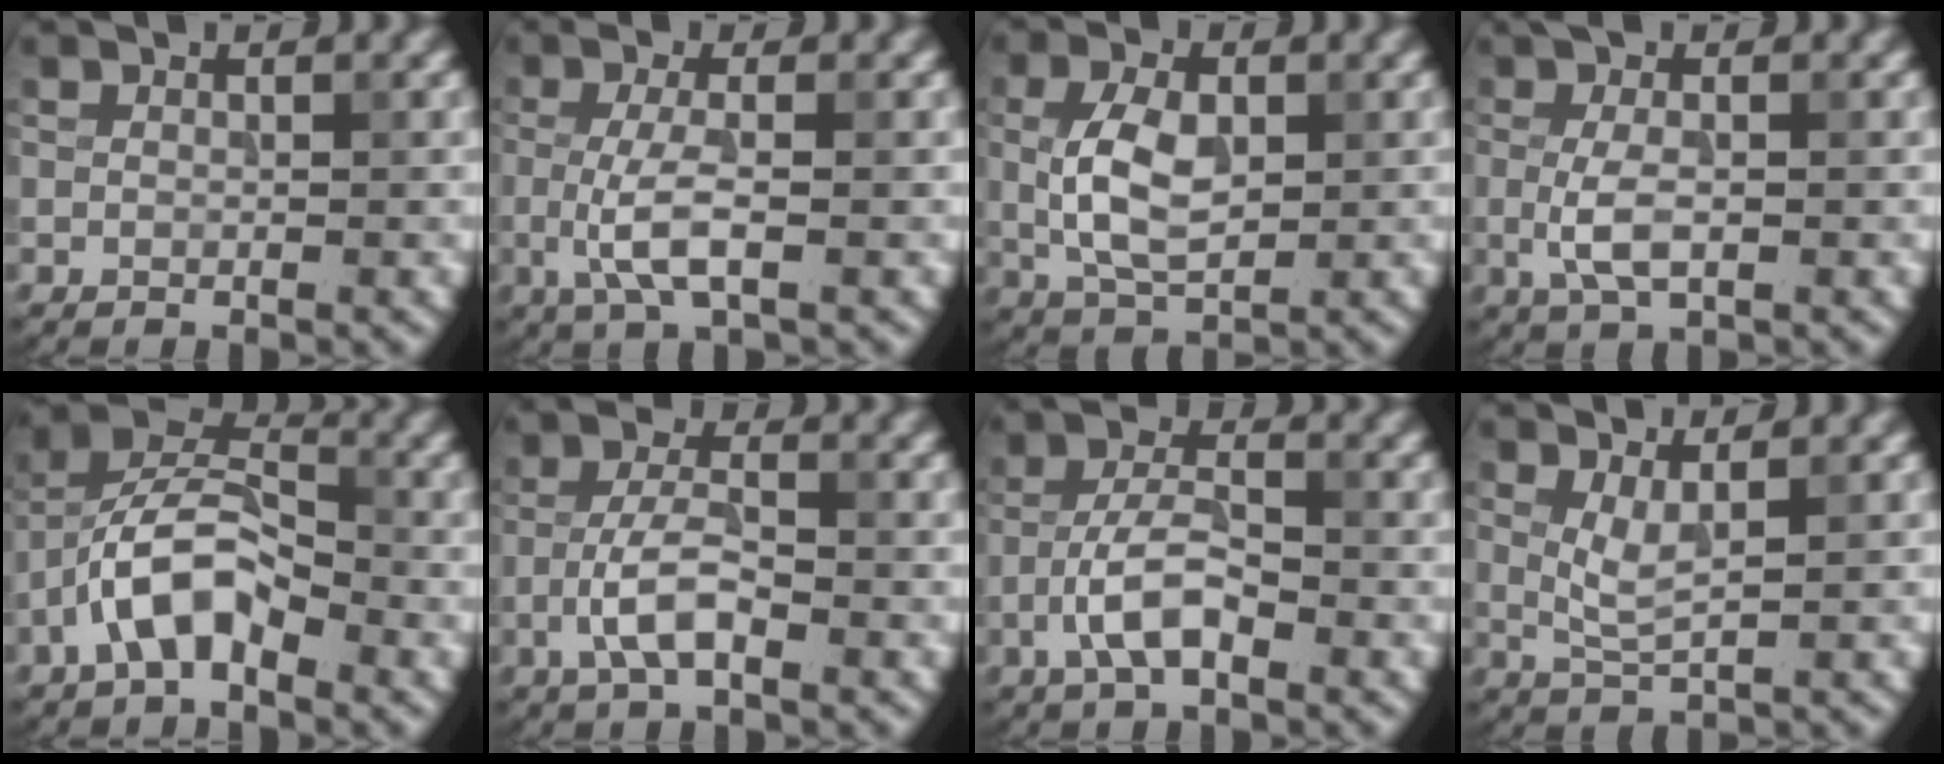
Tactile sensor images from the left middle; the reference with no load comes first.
{"total": 3.7, "force": [-0.7, 0.9, 3.5], "torque": [-0.077, -0.006, -0.016]}
{"total": 5.3, "force": [0.2, 3.0, 4.4], "torque": [-0.098, 0.003, 0.008]}
{"total": 3.2, "force": [-0.1, 1.1, 3.0], "torque": [-0.068, -0.002, -0.004]}
{"total": 6.1, "force": [-3.0, 3.0, 4.4], "torque": [-0.079, 0.018, -0.061]}
{"total": 3.9, "force": [-1.7, 1.4, 3.2], "torque": [-0.065, 0.008, -0.040]}
{"total": 4.4, "force": [-2.0, 1.7, 3.5], "torque": [-0.067, 0.011, -0.046]}
{"total": 2.1, "force": [0.9, 0.5, 1.9], "torque": [-0.042, -0.007, 0.021]}